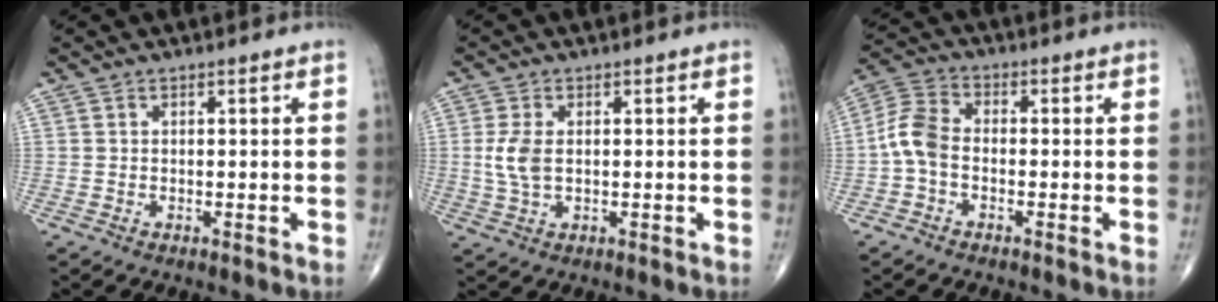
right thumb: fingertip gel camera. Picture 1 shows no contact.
{"total": 4.8, "force": [0.3, 2.6, 4.0], "torque": [-0.095, 0.000, 0.008]}
{"total": 6.6, "force": [-1.3, 4.2, 4.9], "torque": [-0.099, 0.021, -0.040]}